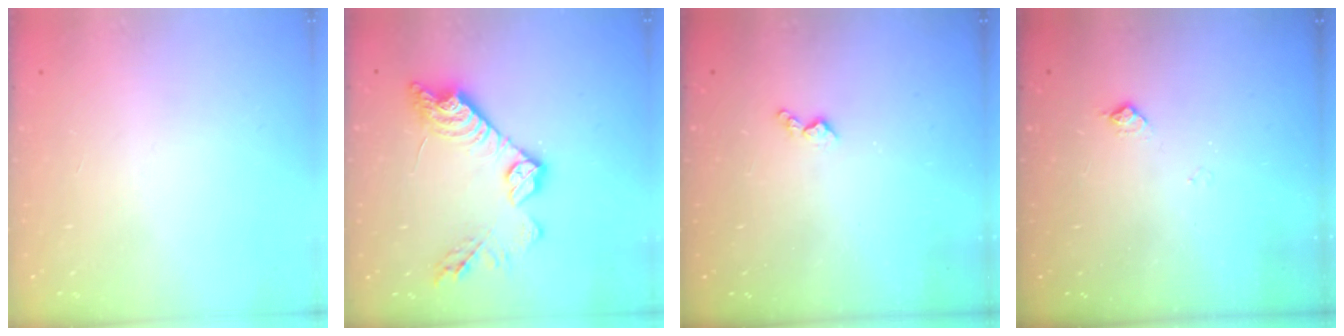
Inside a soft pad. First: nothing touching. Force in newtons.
{"total": 16.1, "press": 16.0, "slide": 0.9}
{"total": 3.8, "press": 3.8, "slide": 0.6}
{"total": 5.5, "press": 5.5, "slide": 0.8}